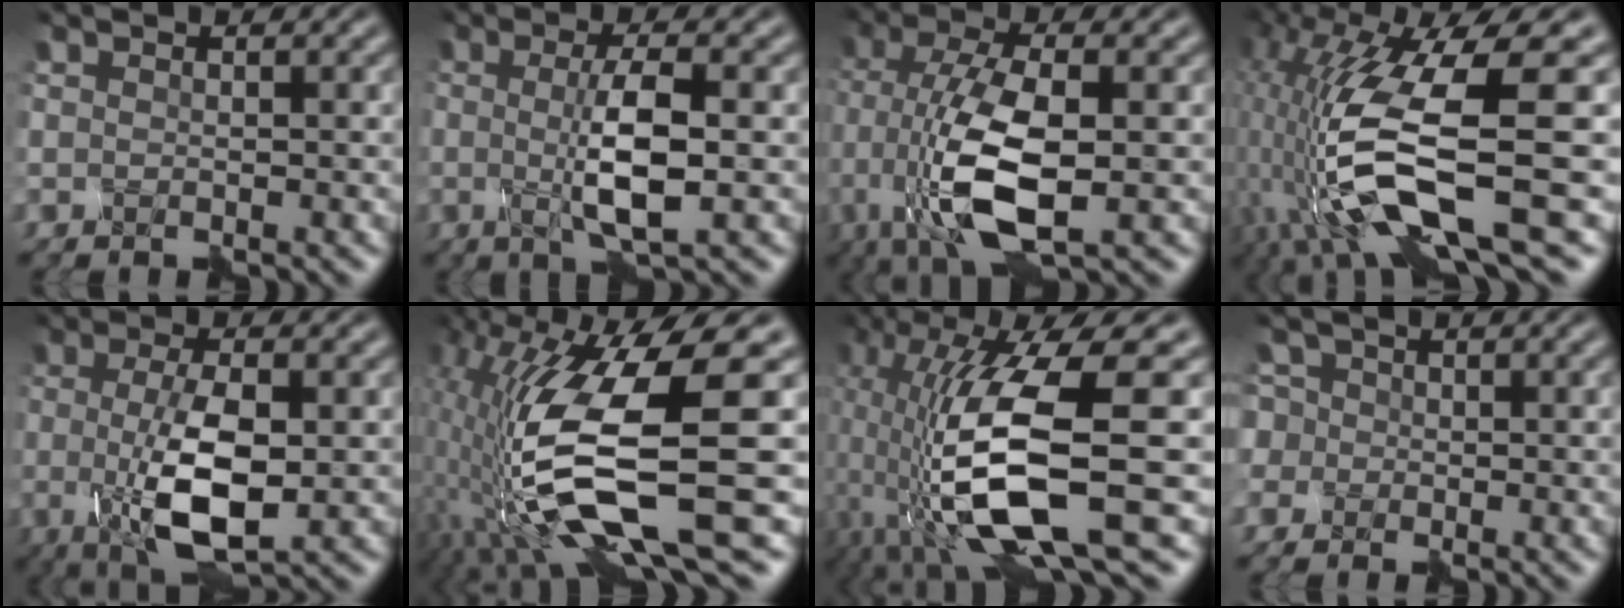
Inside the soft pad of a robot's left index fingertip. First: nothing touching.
{"total": 4.4, "force": [-0.5, 0.4, 4.3], "torque": [-0.094, -0.002, -0.005]}
{"total": 9.2, "force": [-1.9, 3.5, 8.3], "torque": [-0.186, -0.004, -0.037]}
{"total": 12.7, "force": [-2.3, 4.2, 11.7], "torque": [-0.264, -0.031, -0.032]}
{"total": 6.6, "force": [-0.9, 1.9, 6.2], "torque": [-0.136, -0.009, -0.012]}
{"total": 13.5, "force": [-1.5, 3.7, 12.8], "torque": [-0.268, -0.020, -0.013]}
{"total": 13.7, "force": [-2.8, 3.4, 13.0], "torque": [-0.282, -0.012, -0.040]}
{"total": 4.4, "force": [0.5, 3.9, 1.9], "torque": [-0.063, 0.022, -0.024]}